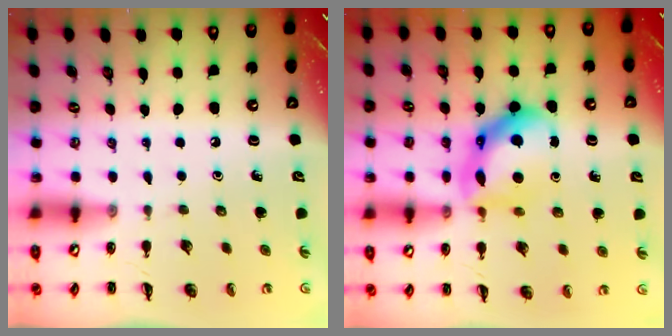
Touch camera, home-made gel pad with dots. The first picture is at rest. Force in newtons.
{"total": 12.3, "press": 12.3, "slide": 0.2}